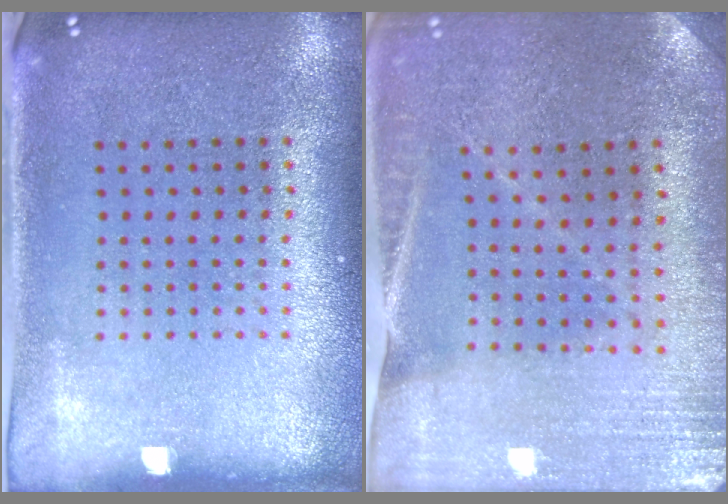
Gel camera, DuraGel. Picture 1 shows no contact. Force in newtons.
{"total": 0.8, "press": 0.8, "slide": 0.1}